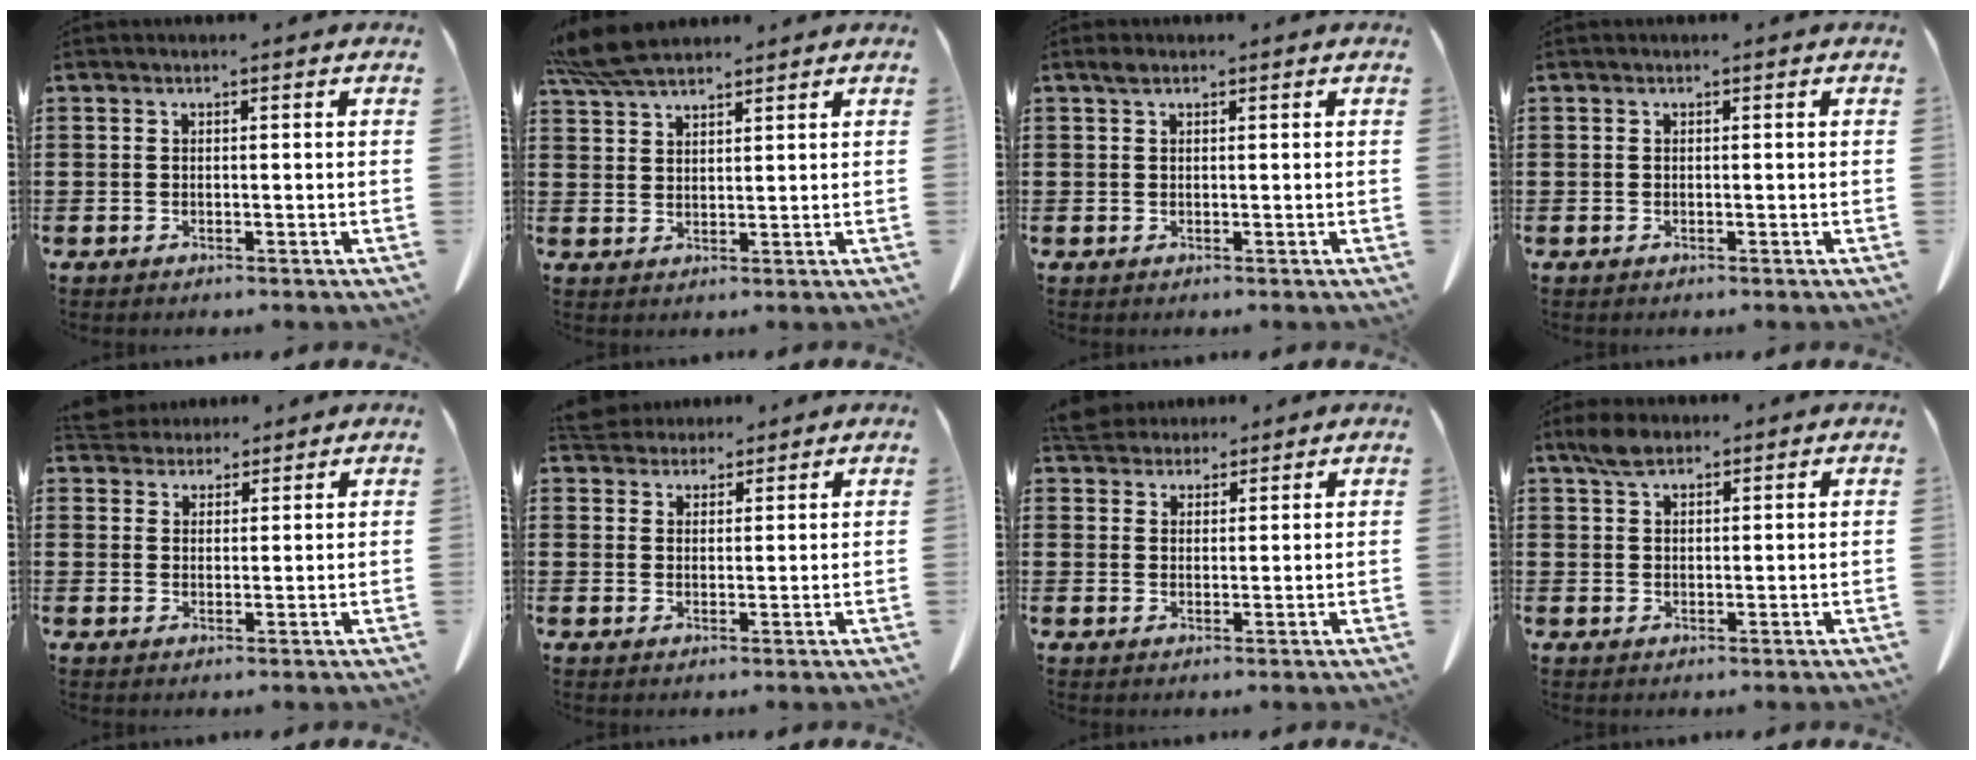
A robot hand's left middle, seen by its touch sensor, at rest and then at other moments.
{"total": 6.2, "force": [5.4, 1.3, 2.9], "torque": [-0.072, -0.009, 0.104]}
{"total": 1.0, "force": [0.6, 0.5, 0.6], "torque": [-0.015, 0.002, 0.013]}
{"total": 0.0}
{"total": 3.6, "force": [3.5, 1.0, 0.0], "torque": [-0.013, -0.008, 0.068]}
{"total": 4.0, "force": [3.8, 1.1, 0.3], "torque": [-0.019, -0.009, 0.075]}
{"total": 4.6, "force": [4.3, 1.3, 0.7], "torque": [-0.029, -0.008, 0.083]}
{"total": 3.6, "force": [2.7, 1.5, 1.8], "torque": [-0.043, 0.004, 0.051]}